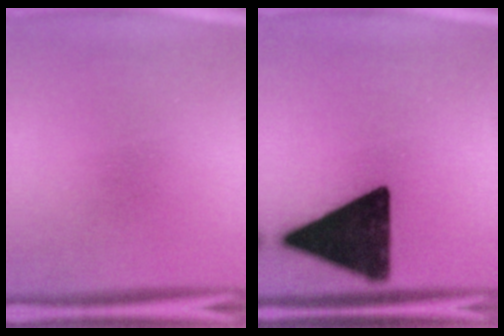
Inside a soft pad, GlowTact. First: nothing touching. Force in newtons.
{"total": 17.8}